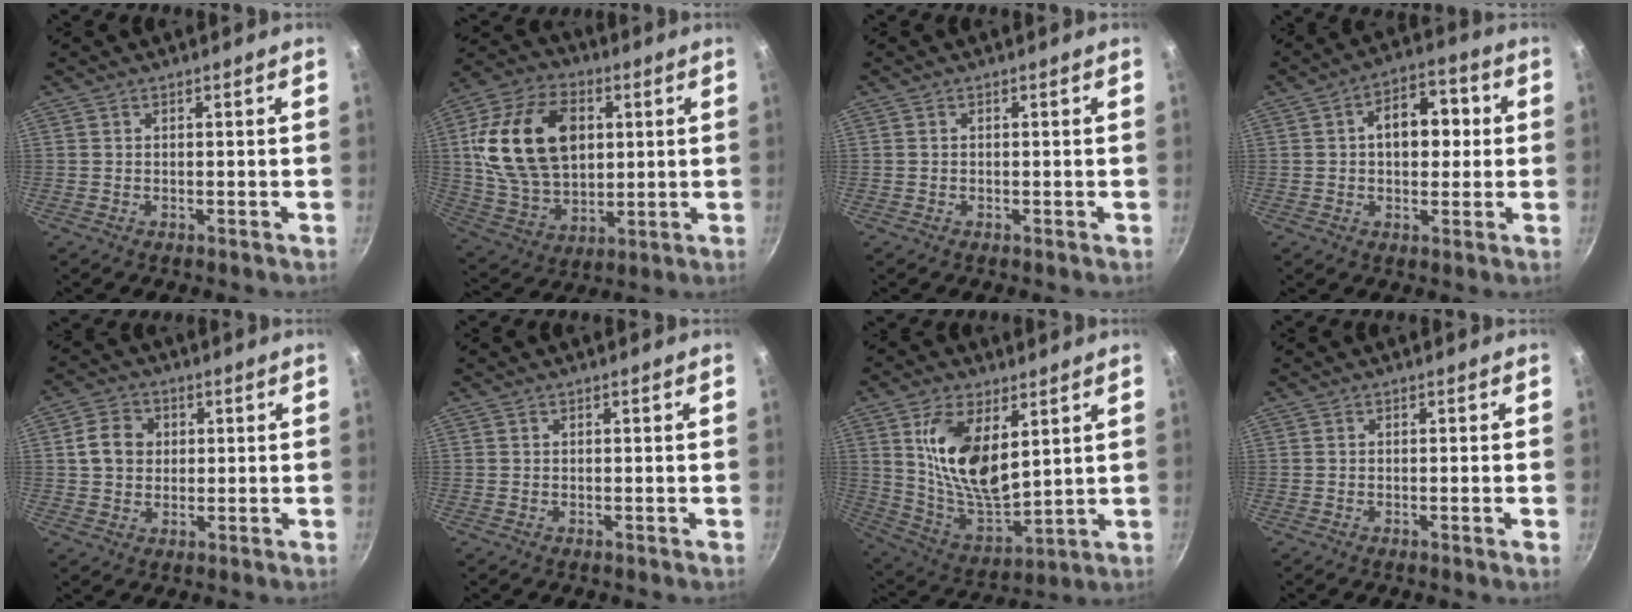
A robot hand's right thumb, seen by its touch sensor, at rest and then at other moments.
{"total": 22.1, "force": [4.3, 15.1, 15.5], "torque": [-0.263, 0.000, 0.079]}
{"total": 0.0}
{"total": 10.4, "force": [1.2, 6.9, 7.7], "torque": [-0.070, 0.021, 0.006]}
{"total": 6.6, "force": [1.1, 5.7, 3.2], "torque": [-0.035, 0.008, 0.013]}
{"total": 0.0}
{"total": 17.1, "force": [5.5, 8.9, 13.5], "torque": [-0.227, -0.042, 0.116]}
{"total": 1.2, "force": [-0.4, -0.3, 1.1], "torque": [-0.020, -0.001, -0.007]}